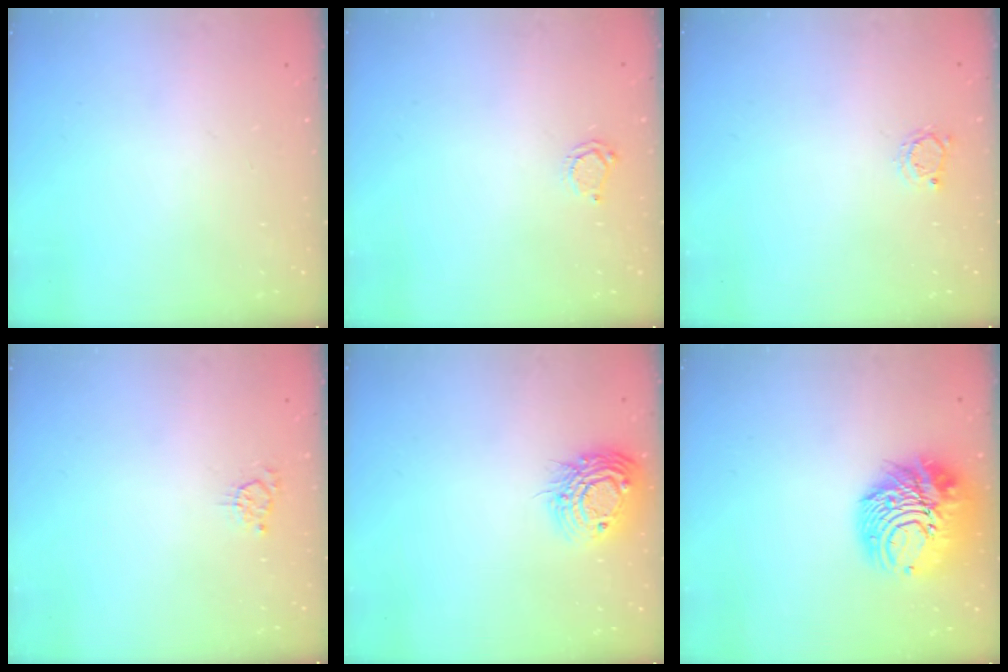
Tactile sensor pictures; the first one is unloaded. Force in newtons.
{"total": 4.2, "press": 4.2, "slide": 0.2}
{"total": 2.6, "press": 2.6, "slide": 0.4}
{"total": 2.5, "press": 2.5, "slide": 0.3}
{"total": 12.9, "press": 12.8, "slide": 1.0}
{"total": 15.1, "press": 15.0, "slide": 1.5}